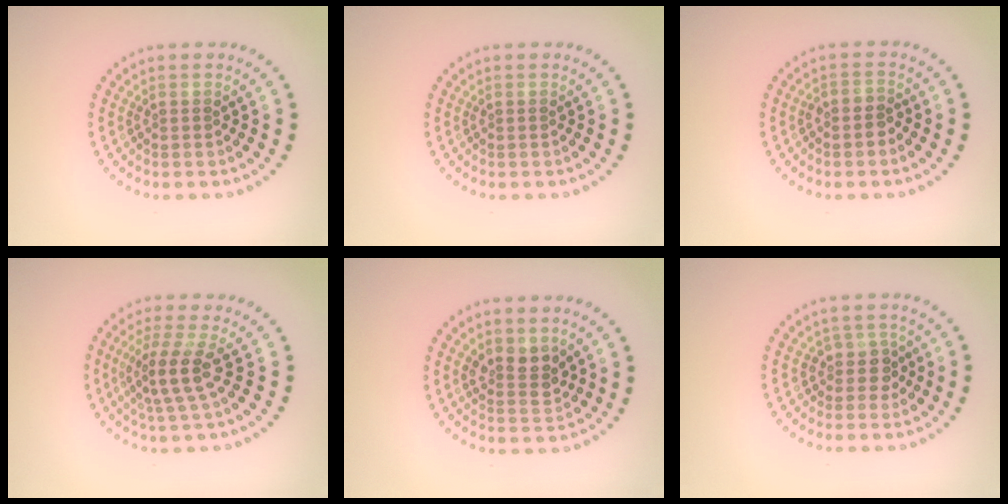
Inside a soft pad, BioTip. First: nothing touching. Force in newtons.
{"total": 0.0}
{"total": 1.2, "press": 1.0, "slide": 0.7}
{"total": 3.4, "press": 2.8, "slide": 2.0}
{"total": 2.6, "press": 2.4, "slide": 1.1}
{"total": 2.0, "press": 1.5, "slide": 1.3}